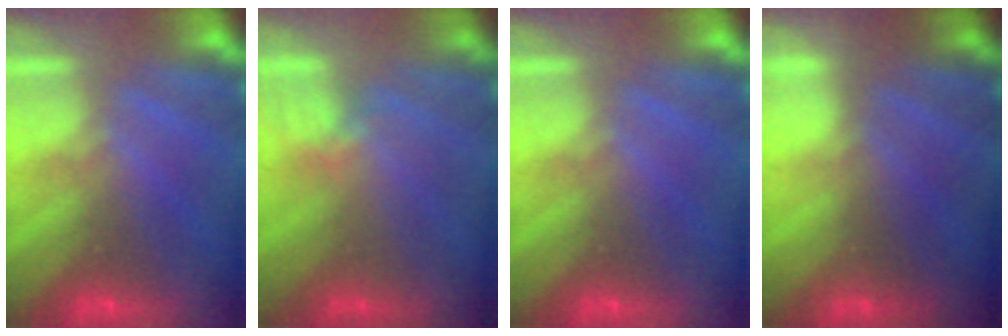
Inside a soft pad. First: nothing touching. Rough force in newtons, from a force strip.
{"total": 2.3}
{"total": 0.0}
{"total": 2.1}